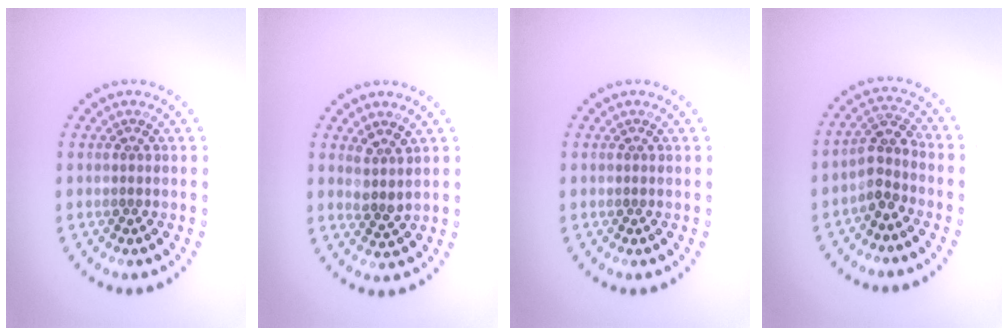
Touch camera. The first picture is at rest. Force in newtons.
{"total": 1.7, "press": 1.5, "slide": 1.0}
{"total": 0.0}
{"total": 2.6, "press": 2.0, "slide": 1.7}